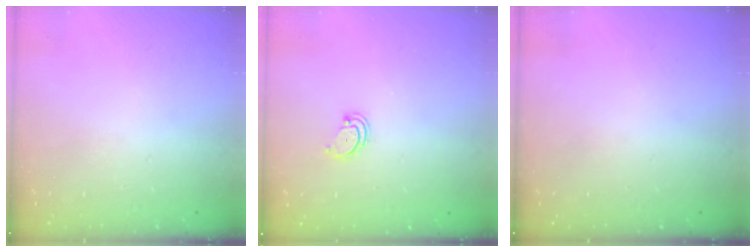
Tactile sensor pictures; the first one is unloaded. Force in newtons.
{"total": 2.2, "press": 2.2, "slide": 0.3}
{"total": 0.0}